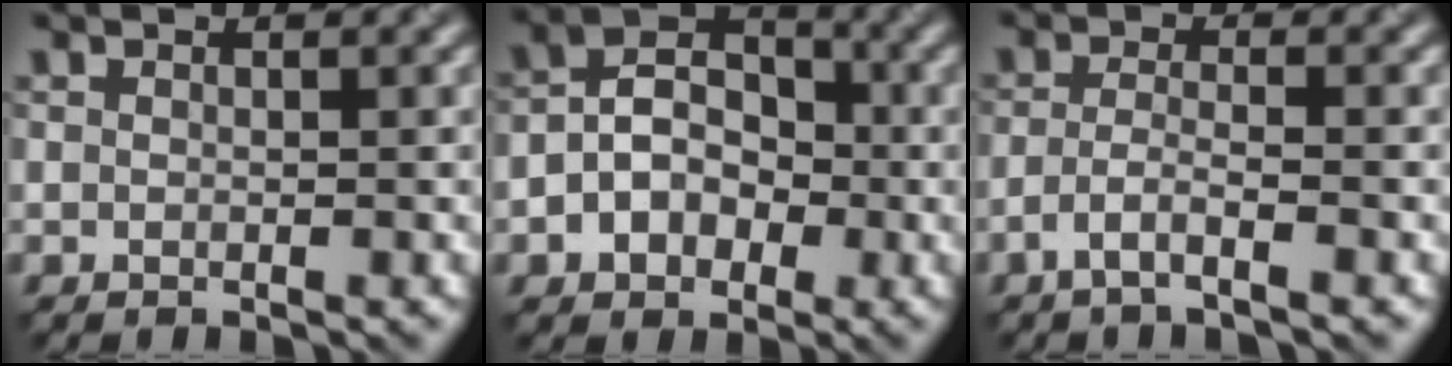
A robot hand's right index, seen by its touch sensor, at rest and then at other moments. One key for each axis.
{"total": 4.9, "fx": -1.0, "fy": 3.8, "fz": 2.9, "tx": -0.047, "ty": 0.015, "tz": -0.026}
{"total": 2.1, "fx": -1.3, "fy": 0.2, "fz": 1.6, "tx": -0.034, "ty": 0.009, "tz": -0.039}